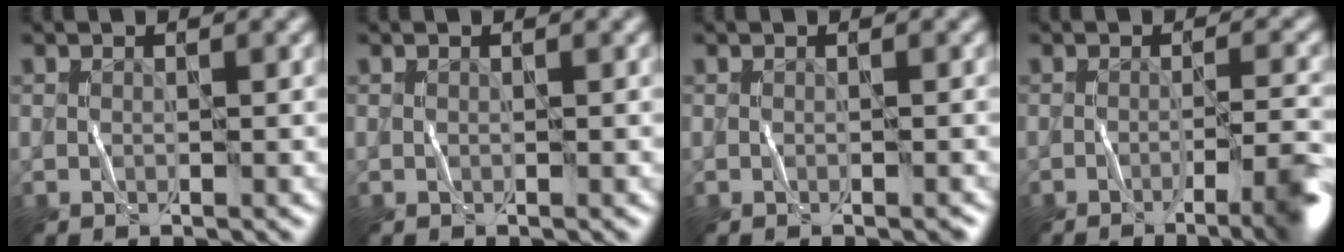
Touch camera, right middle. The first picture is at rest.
{"total": 0.0}
{"total": 0.6, "force": [-0.4, 0.1, 0.4], "torque": [-0.004, 0.000, -0.005]}
{"total": 5.4, "force": [-2.4, 1.2, 4.7], "torque": [-0.059, -0.004, -0.035]}